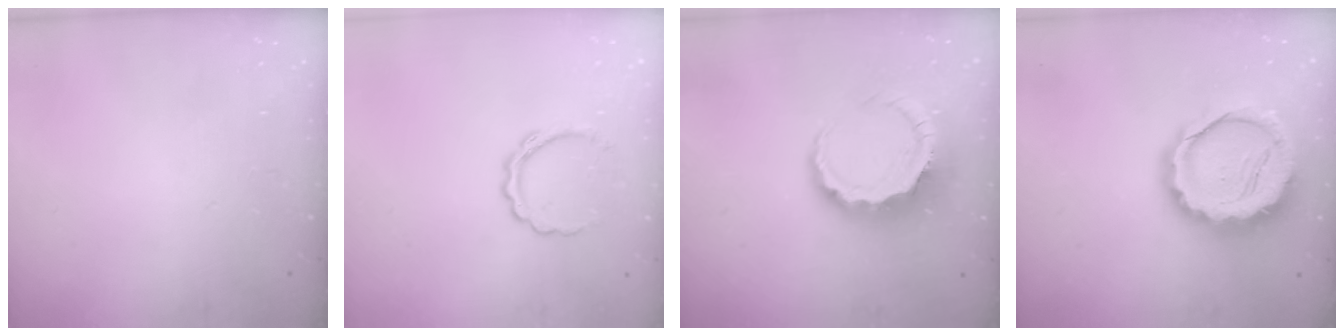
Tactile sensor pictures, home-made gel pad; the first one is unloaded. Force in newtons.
{"total": 5.8, "press": 5.8, "slide": 0.1}
{"total": 9.0, "press": 8.9, "slide": 1.8}
{"total": 16.8, "press": 16.4, "slide": 3.5}